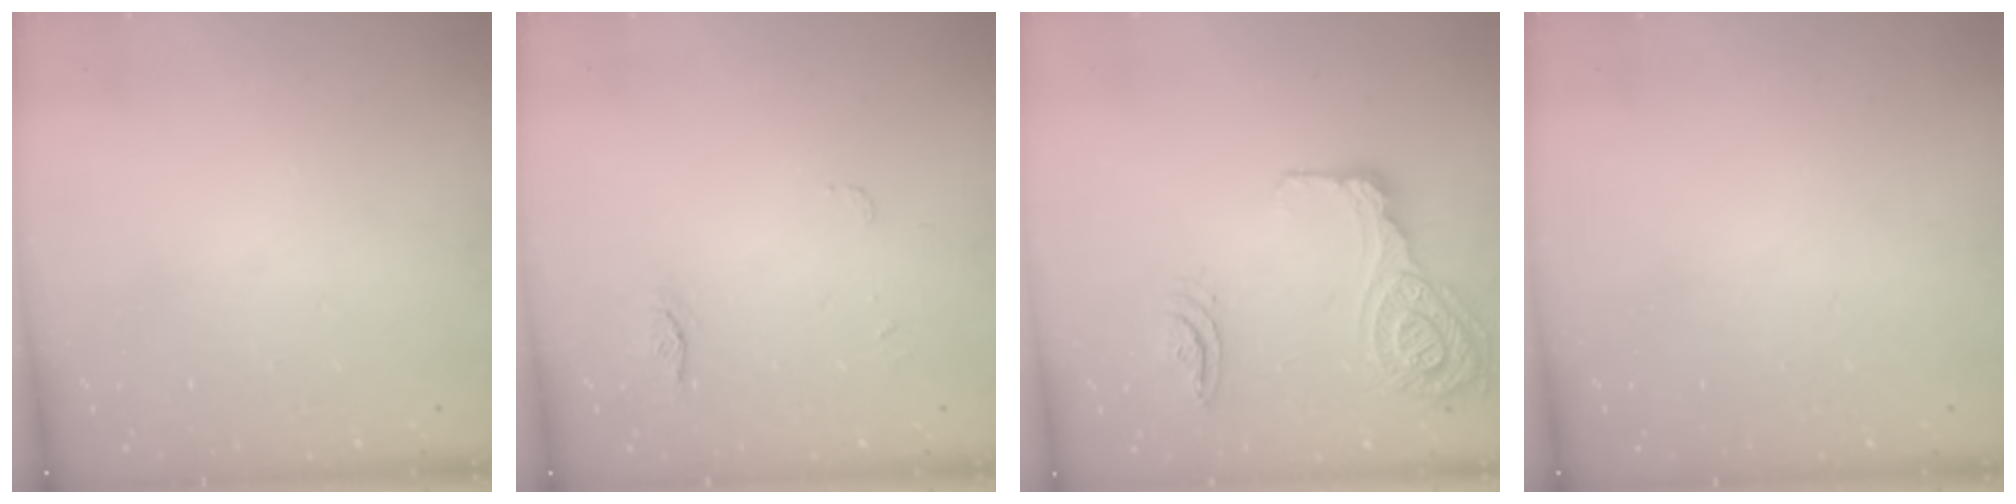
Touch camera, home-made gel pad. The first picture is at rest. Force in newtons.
{"total": 5.5, "press": 5.4, "slide": 0.4}
{"total": 18.9, "press": 18.6, "slide": 3.2}
{"total": 0.0}